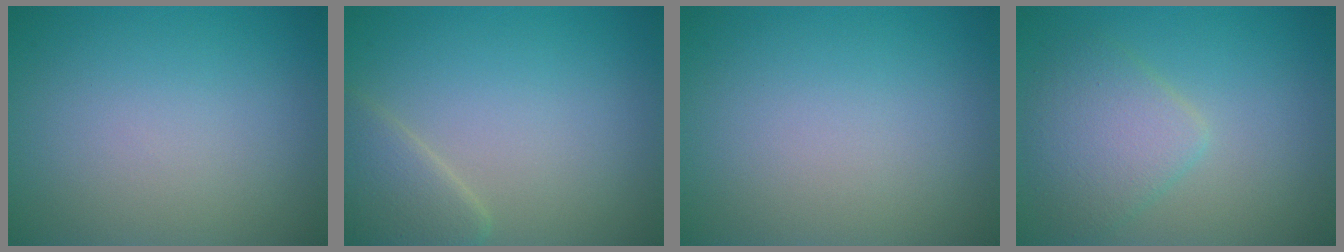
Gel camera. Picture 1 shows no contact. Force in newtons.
{"total": 2.7, "press": 2.6, "slide": 0.2}
{"total": 0.0}
{"total": 3.7, "press": 3.7, "slide": 0.1}